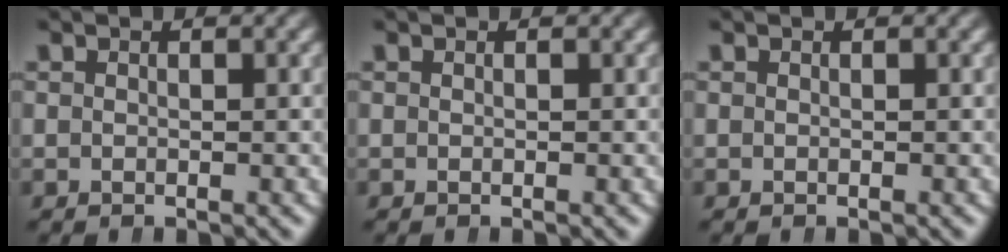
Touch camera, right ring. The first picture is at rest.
{"total": 0.0}
{"total": 0.0}